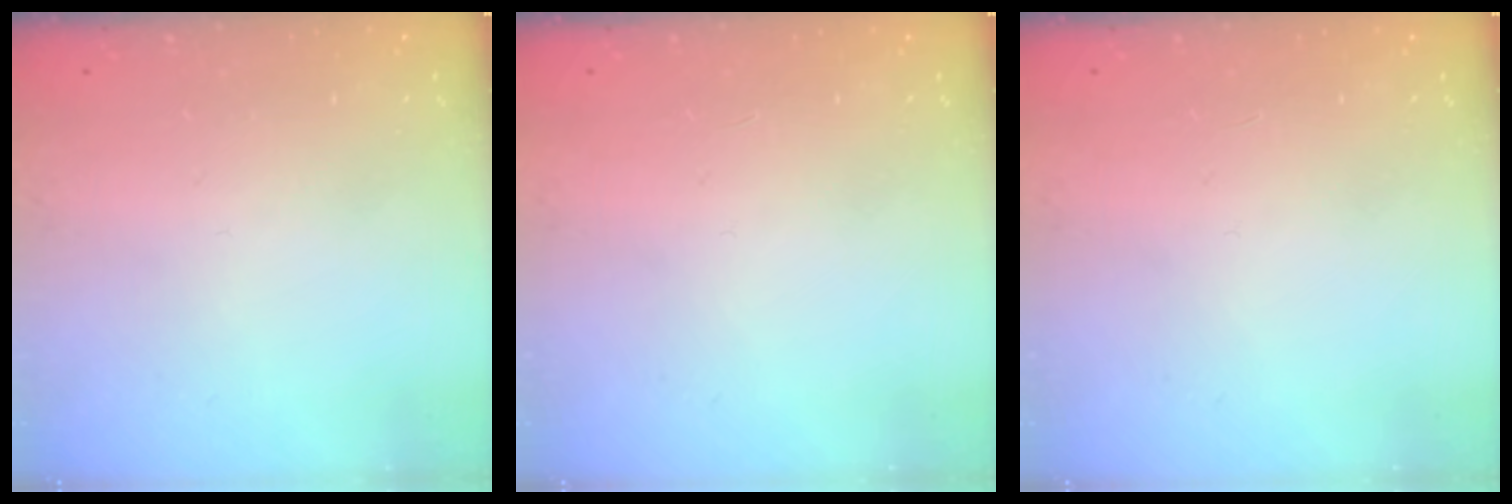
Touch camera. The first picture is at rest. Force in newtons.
{"total": 0.0}
{"total": 0.0}